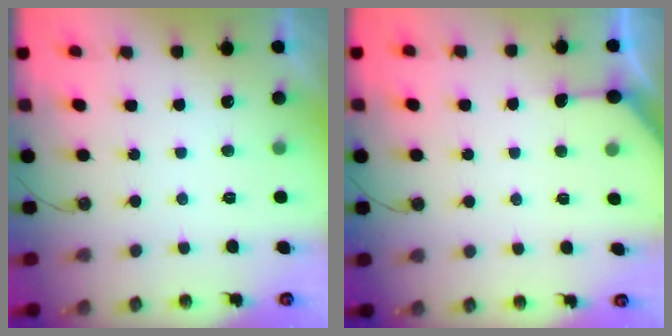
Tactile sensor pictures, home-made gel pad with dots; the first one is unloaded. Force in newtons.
{"total": 4.4, "press": 4.4, "slide": 0.3}